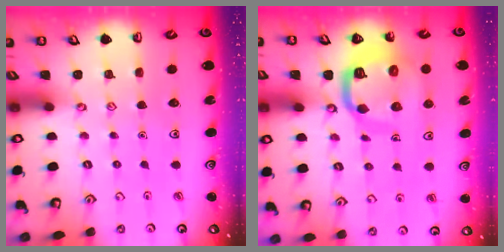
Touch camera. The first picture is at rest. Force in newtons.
{"total": 11.3, "press": 11.2, "slide": 1.3}